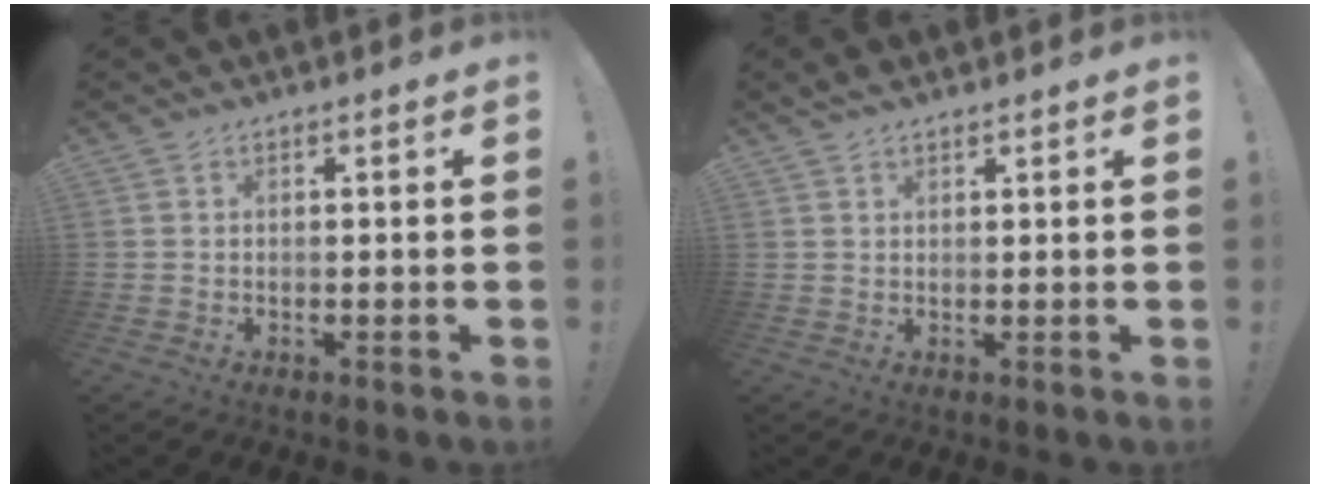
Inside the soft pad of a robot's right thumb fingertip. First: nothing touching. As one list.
[{"total": 2.2, "force": [1.8, 1.0, 0.7], "torque": [-0.013, -0.005, 0.035]}]